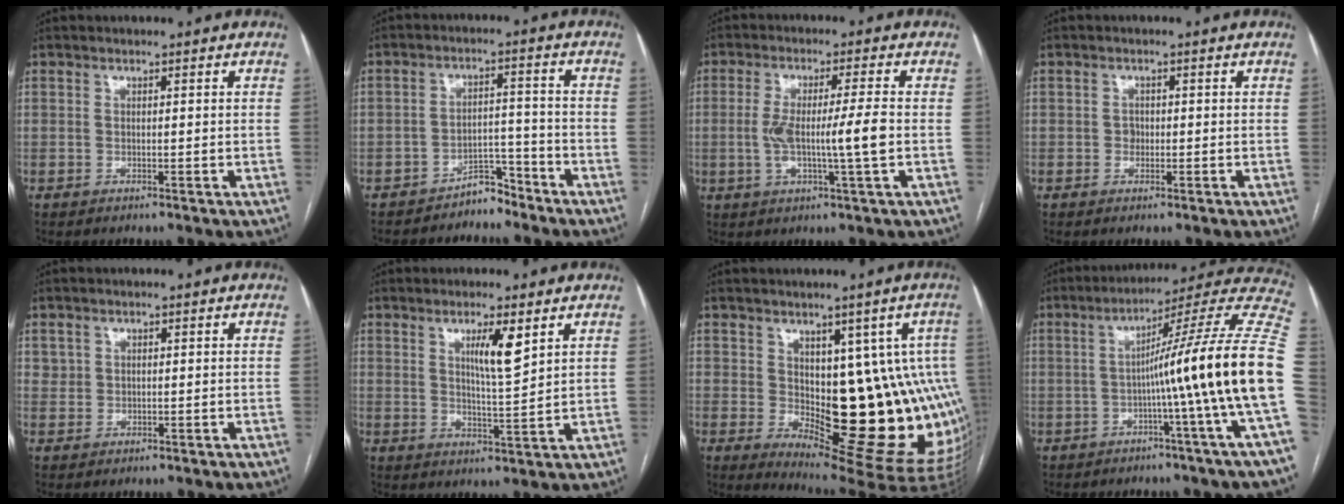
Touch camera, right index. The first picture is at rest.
{"total": 4.2, "force": [-3.8, 1.6, 0.5], "torque": [0.001, 0.011, -0.060]}
{"total": 8.4, "force": [-0.8, 0.0, 8.3], "torque": [-0.154, 0.002, -0.014]}
{"total": 1.2, "force": [-0.1, 1.1, 0.6], "torque": [-0.006, 0.004, -0.002]}
{"total": 1.5, "force": [0.7, 1.3, 0.0], "torque": [0.013, 0.004, 0.007]}
{"total": 5.8, "force": [2.8, 0.3, 5.0], "torque": [-0.086, -0.010, 0.049]}
{"total": 16.6, "force": [0.1, 6.4, 15.3], "torque": [-0.139, 0.012, 0.023]}
{"total": 19.9, "force": [-2.7, -2.8, 19.5], "torque": [-0.218, 0.025, -0.058]}